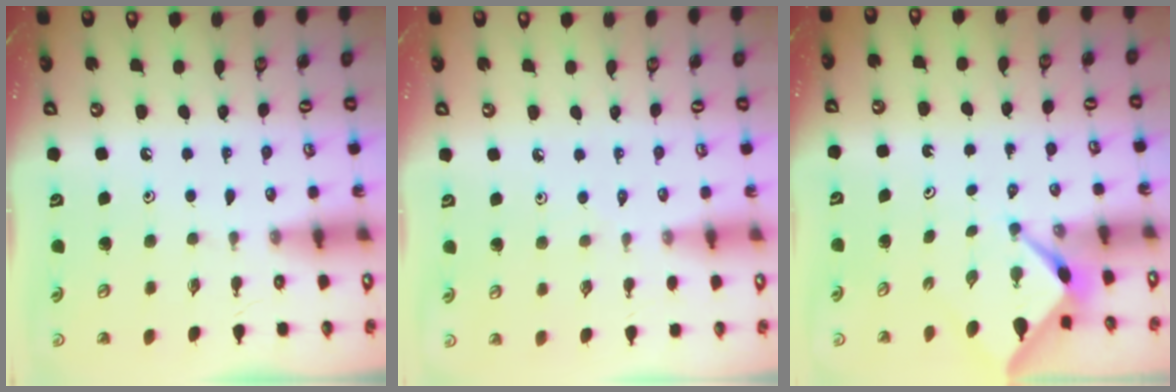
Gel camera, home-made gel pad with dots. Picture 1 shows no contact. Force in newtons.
{"total": 2.5, "press": 2.5, "slide": 0.4}
{"total": 2.4, "press": 2.4, "slide": 0.3}